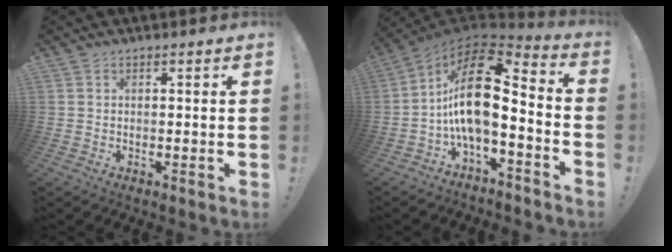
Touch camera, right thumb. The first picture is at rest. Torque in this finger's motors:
{"motor_torque": [2.79, 2.22, 1.94, -0.83, 0.27]}